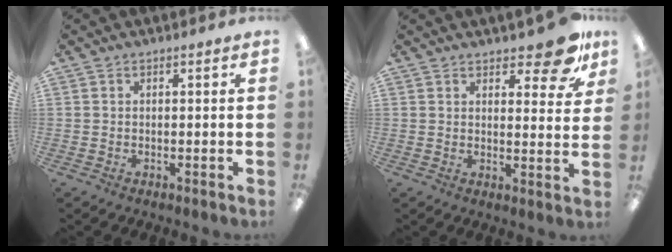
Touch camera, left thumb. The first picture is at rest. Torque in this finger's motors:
{"motor_torque": [0.06, 0.24, -0.24, 0.20, 0.01]}